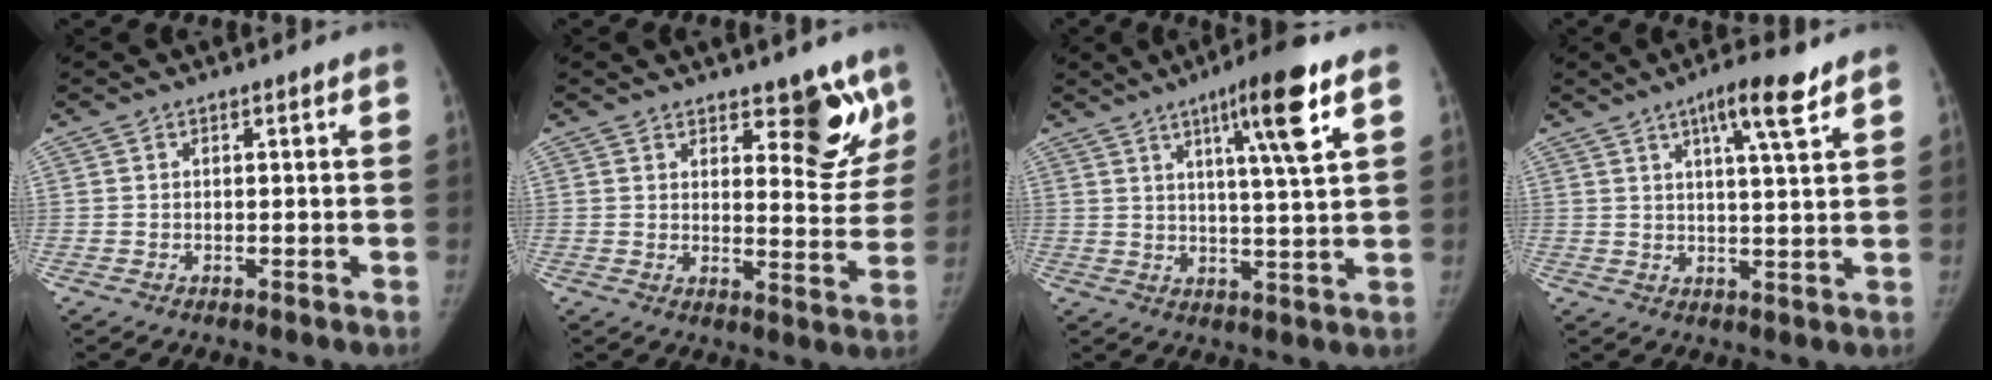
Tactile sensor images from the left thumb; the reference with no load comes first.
{"total": 9.8, "force": [6.5, 3.9, 6.2], "torque": [-0.032, -0.046, 0.091]}
{"total": 11.4, "force": [5.6, 0.7, 9.9], "torque": [-0.153, -0.025, 0.084]}
{"total": 7.9, "force": [4.7, 1.0, 6.3], "torque": [-0.099, -0.021, 0.076]}